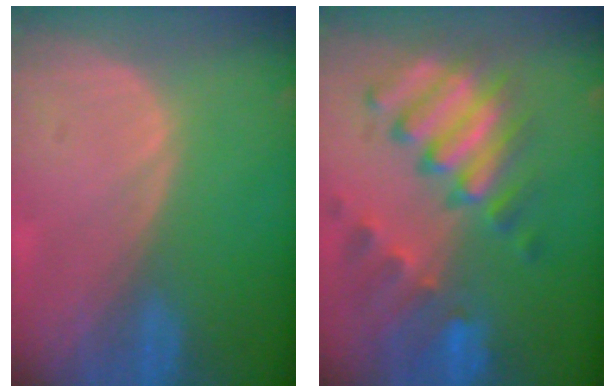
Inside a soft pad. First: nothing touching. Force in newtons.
{"total": 10.8, "press": 9.3, "slide": 5.6}